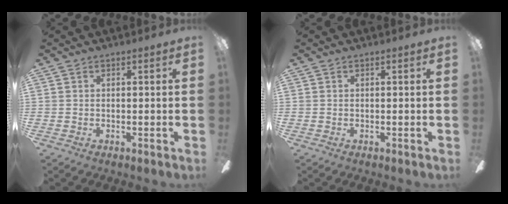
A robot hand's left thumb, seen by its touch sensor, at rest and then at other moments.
{"total": 0.0}